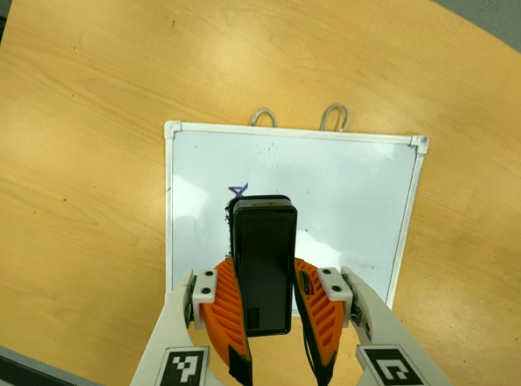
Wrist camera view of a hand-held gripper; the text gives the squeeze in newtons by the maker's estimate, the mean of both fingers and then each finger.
{"total": 6.9, "left": 5.8, "right": 8.0}